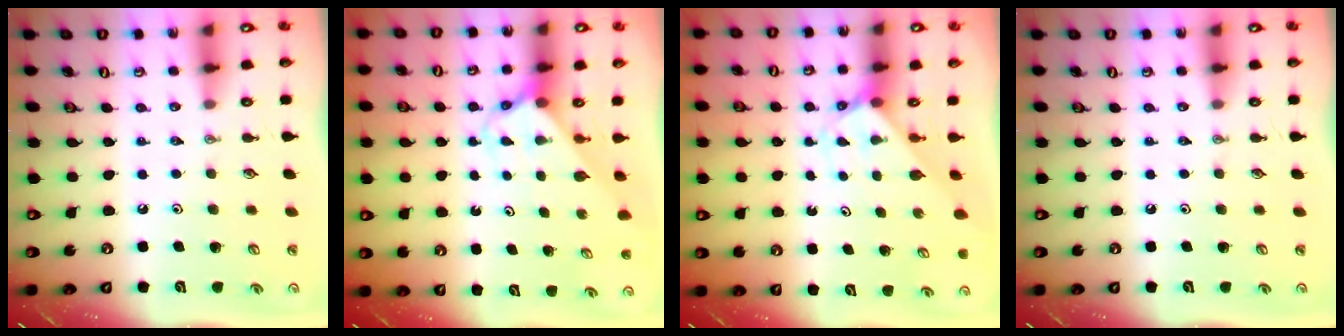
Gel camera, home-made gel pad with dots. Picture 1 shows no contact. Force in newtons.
{"total": 2.6, "press": 2.6, "slide": 0.1}
{"total": 2.2, "press": 2.2, "slide": 0.2}
{"total": 0.0}